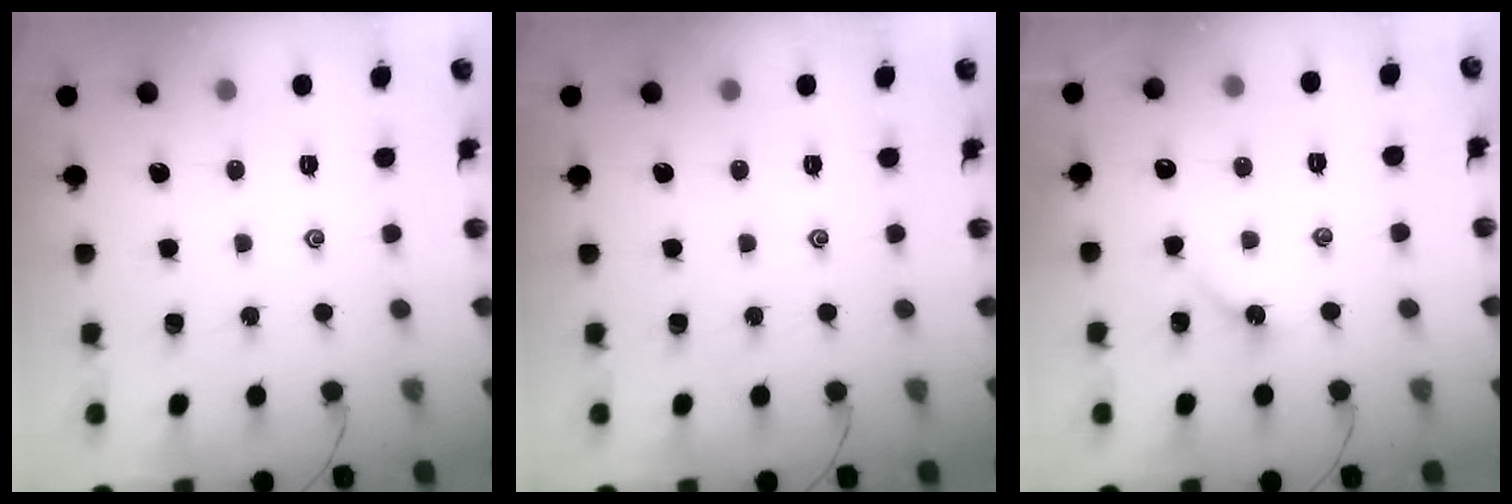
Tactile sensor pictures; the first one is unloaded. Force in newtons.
{"total": 0.0}
{"total": 2.6, "press": 2.6, "slide": 0.4}